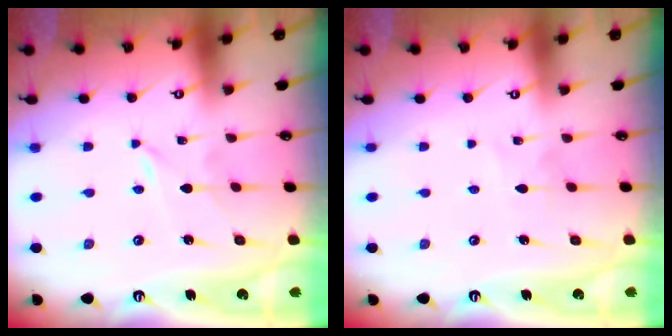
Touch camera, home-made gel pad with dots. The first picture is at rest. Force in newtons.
{"total": 2.7, "press": 2.7, "slide": 0.3}